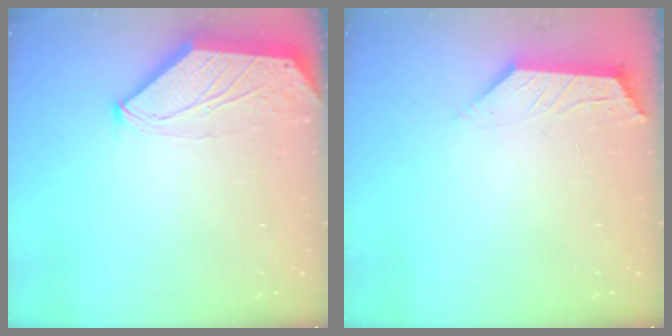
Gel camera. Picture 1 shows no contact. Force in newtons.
{"total": 2.0, "press": 1.9, "slide": 0.4}